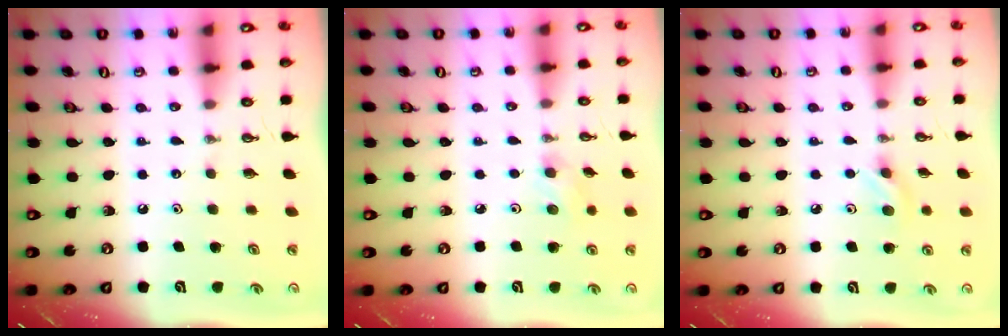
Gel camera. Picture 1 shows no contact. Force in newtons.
{"total": 4.0, "press": 3.8, "slide": 1.1}
{"total": 6.4, "press": 6.0, "slide": 2.2}